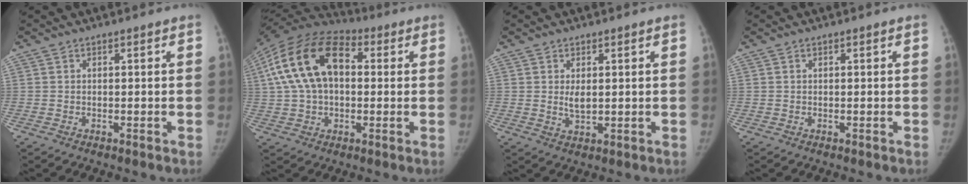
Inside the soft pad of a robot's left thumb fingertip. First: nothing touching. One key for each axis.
{"total": 19.3, "fx": 3.3, "fy": 12.2, "fz": 14.6, "tx": -0.273, "ty": 0.029, "tz": 0.048}
{"total": 2.8, "fx": 0.5, "fy": 1.6, "fz": 2.3, "tx": -0.029, "ty": -0.008, "tz": 0.012}
{"total": 0.0}